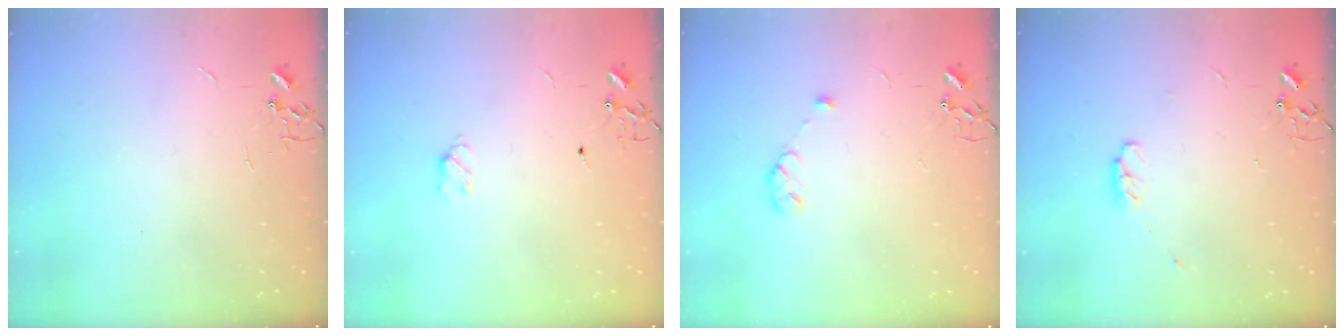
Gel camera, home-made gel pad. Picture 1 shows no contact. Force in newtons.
{"total": 4.7, "press": 4.7, "slide": 0.6}
{"total": 5.5, "press": 5.4, "slide": 1.0}
{"total": 4.0, "press": 4.0, "slide": 0.6}